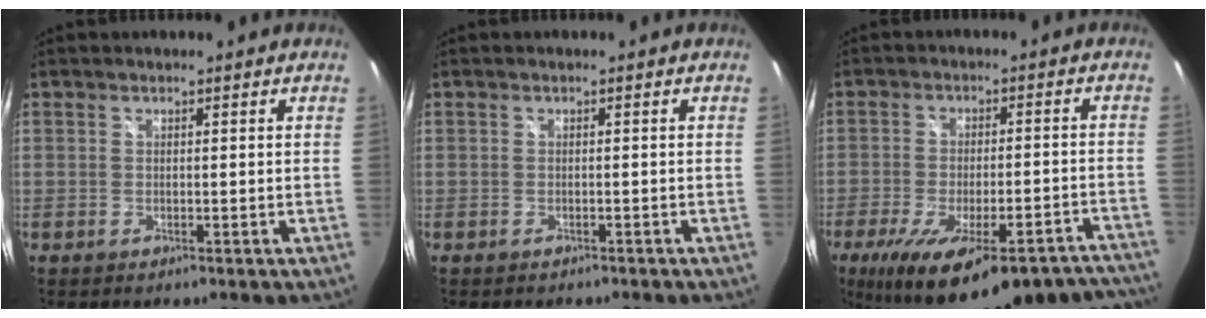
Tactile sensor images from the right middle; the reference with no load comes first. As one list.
[{"total": 1.1, "force": [-1.0, 0.4, 0.2], "torque": [-0.009, -0.005, -0.015]}, {"total": 27.0, "force": [-21.3, 7.9, 14.6], "torque": [-0.247, -0.039, -0.282]}]